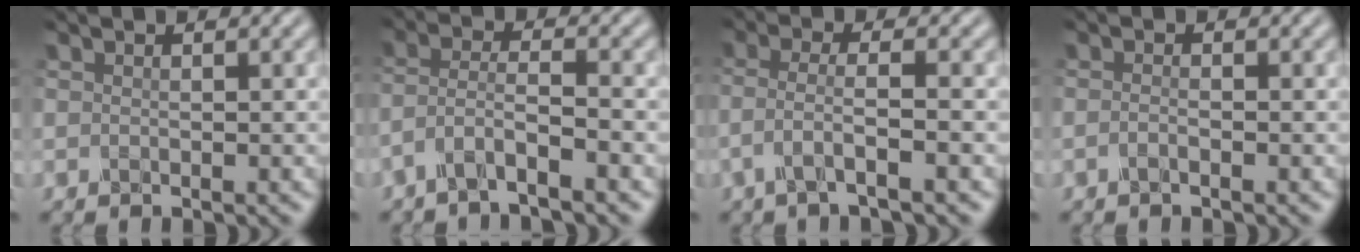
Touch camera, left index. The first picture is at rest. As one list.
[{"total": 3.4, "force": [-2.2, 0.5, 2.5], "torque": [-0.052, 0.007, -0.054]}, {"total": 3.2, "force": [-1.3, 0.6, 2.8], "torque": [-0.052, 0.004, -0.037]}, {"total": 0.9, "force": [-0.5, 0.2, 0.7], "torque": [-0.014, -0.002, -0.011]}]